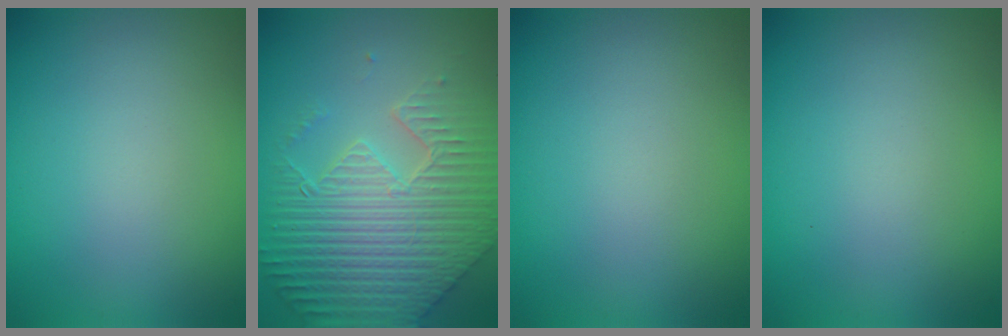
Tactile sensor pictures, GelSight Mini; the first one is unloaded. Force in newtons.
{"total": 8.7, "press": 6.3, "slide": 6.0}
{"total": 0.0}
{"total": 0.0}